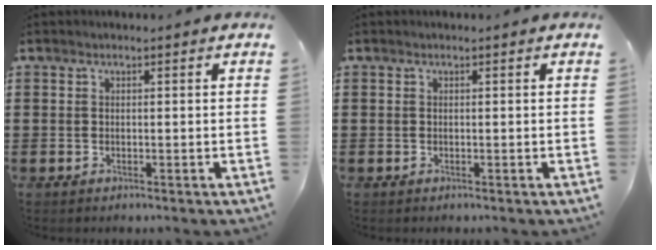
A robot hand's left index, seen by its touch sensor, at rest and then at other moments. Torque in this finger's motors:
{"motor_torque": [-0.06, -0.06, 0.00, 0.00]}